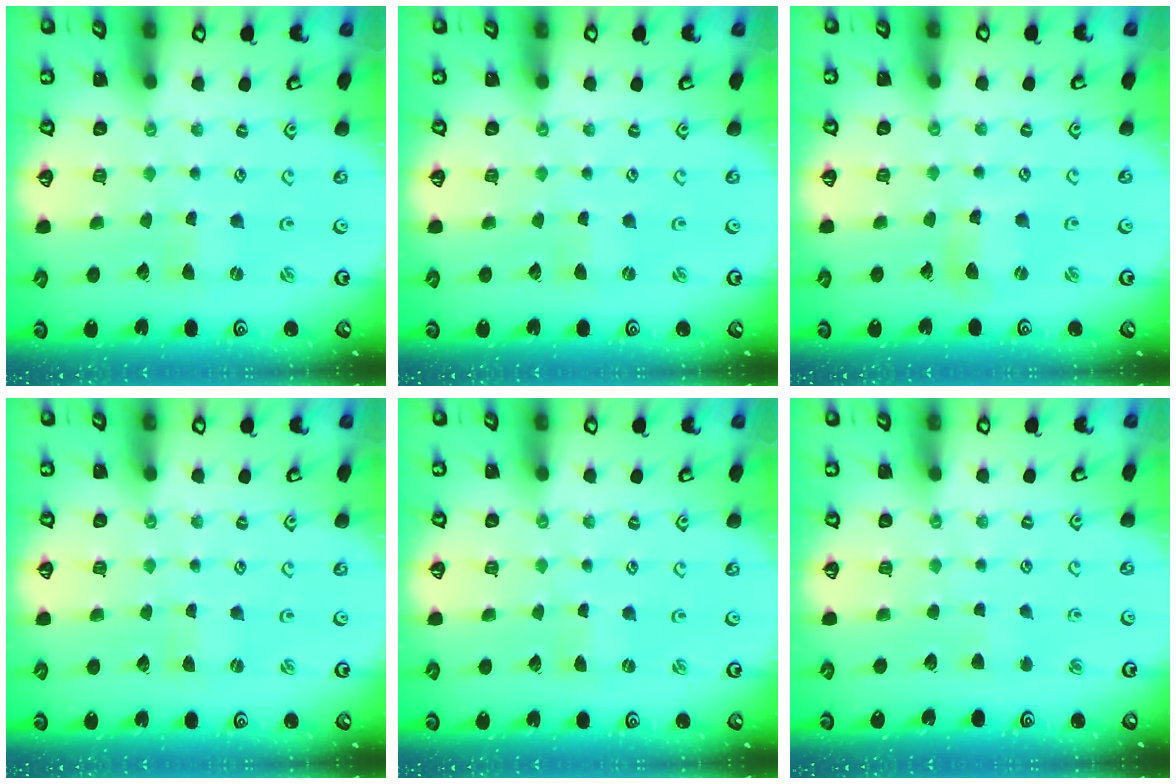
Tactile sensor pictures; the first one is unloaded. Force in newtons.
{"total": 0.0}
{"total": 4.0, "press": 4.0, "slide": 0.5}
{"total": 0.0}
{"total": 0.0}
{"total": 2.7, "press": 2.6, "slide": 0.5}